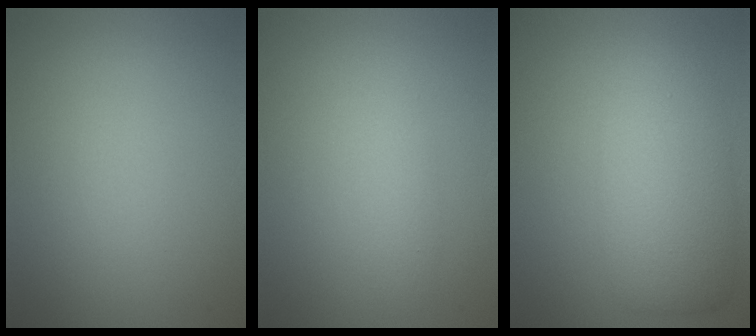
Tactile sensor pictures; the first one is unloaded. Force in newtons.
{"total": 1.1, "press": 1.1, "slide": 0.0}
{"total": 5.8, "press": 5.8, "slide": 0.1}